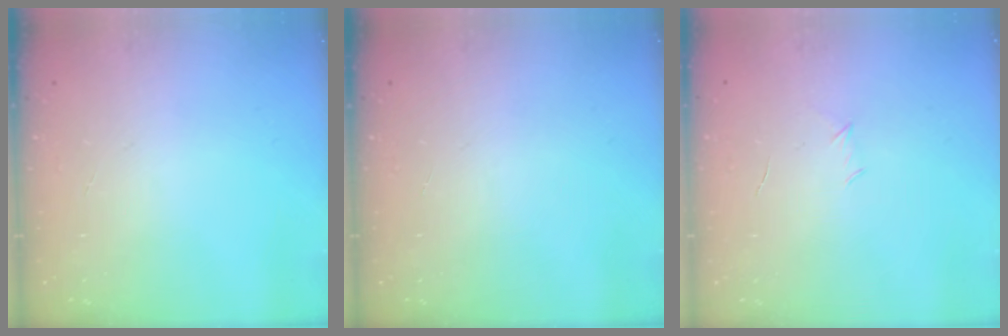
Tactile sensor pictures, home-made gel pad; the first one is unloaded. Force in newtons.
{"total": 0.0}
{"total": 3.0, "press": 2.9, "slide": 0.8}